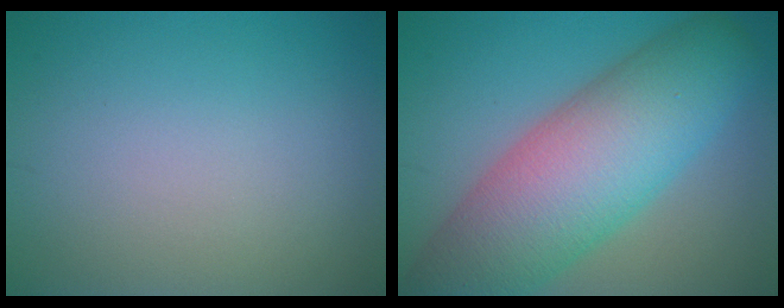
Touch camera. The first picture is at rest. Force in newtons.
{"total": 11.9, "press": 11.9, "slide": 0.5}